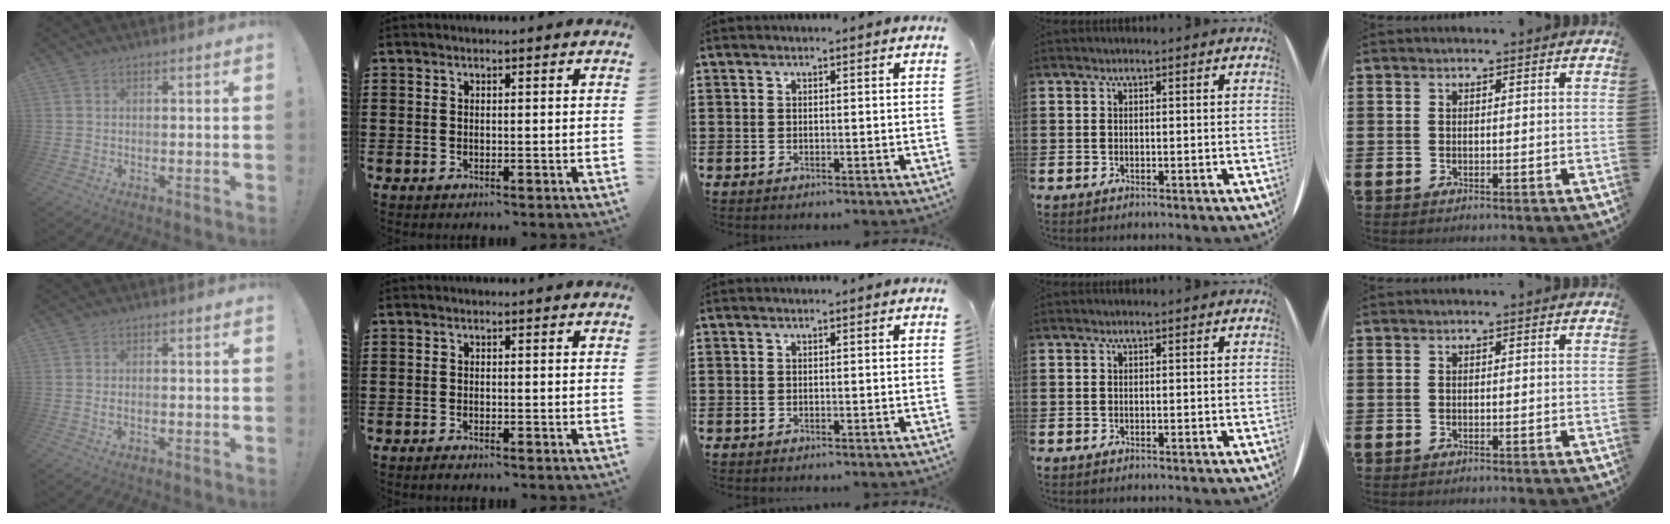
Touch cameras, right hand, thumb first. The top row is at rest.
{"thumb": {"total": 1.1, "force": [-0.3, 0.4, 1.0], "torque": [-0.019, 0.003, -0.005]}, "index": {"total": 0.8, "force": [-0.8, 0.0, 0.1], "torque": [-0.004, -0.003, -0.015]}}